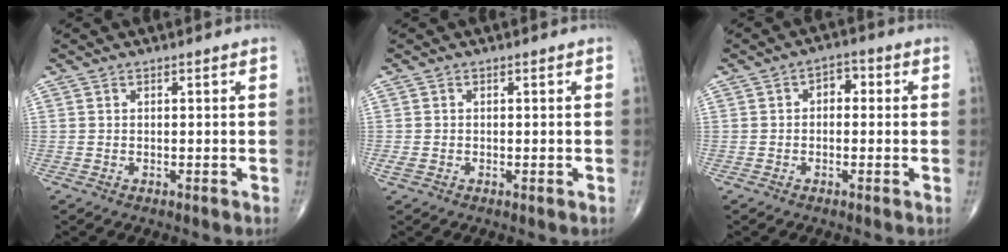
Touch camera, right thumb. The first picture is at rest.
{"total": 1.4, "force": [-0.3, 0.8, 1.1], "torque": [-0.028, -0.001, -0.006]}
{"total": 3.6, "force": [0.3, 2.4, 2.6], "torque": [-0.019, 0.015, -0.005]}